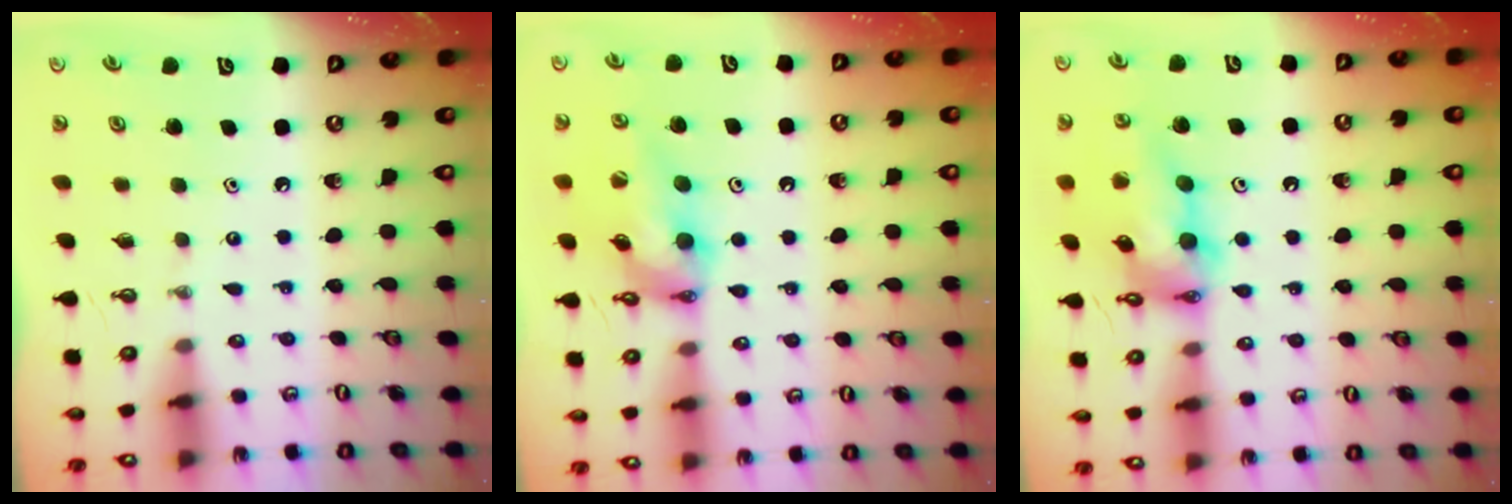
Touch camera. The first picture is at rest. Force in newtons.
{"total": 14.5, "press": 13.0, "slide": 6.3}
{"total": 17.1, "press": 17.0, "slide": 1.9}